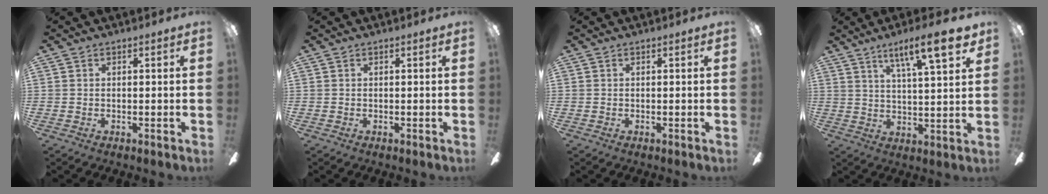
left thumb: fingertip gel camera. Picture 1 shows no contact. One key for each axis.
{"total": 0.0}
{"total": 0.0}
{"total": 13.6, "fx": 8.8, "fy": 2.6, "fz": 10.1, "tx": -0.155, "ty": -0.040, "tz": 0.135}